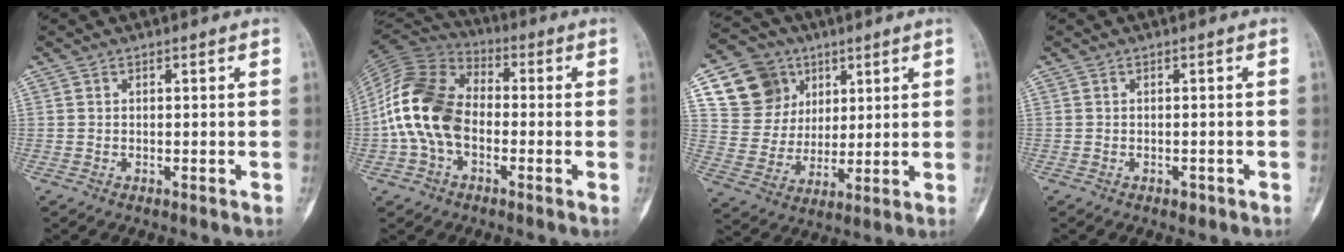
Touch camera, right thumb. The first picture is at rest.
{"total": 15.7, "force": [-2.4, 10.7, 11.2], "torque": [-0.220, 0.035, -0.055]}
{"total": 14.2, "force": [6.4, 12.0, 4.1], "torque": [-0.036, -0.017, 0.127]}
{"total": 0.9, "force": [-0.6, 0.6, 0.4], "torque": [-0.004, 0.004, -0.006]}